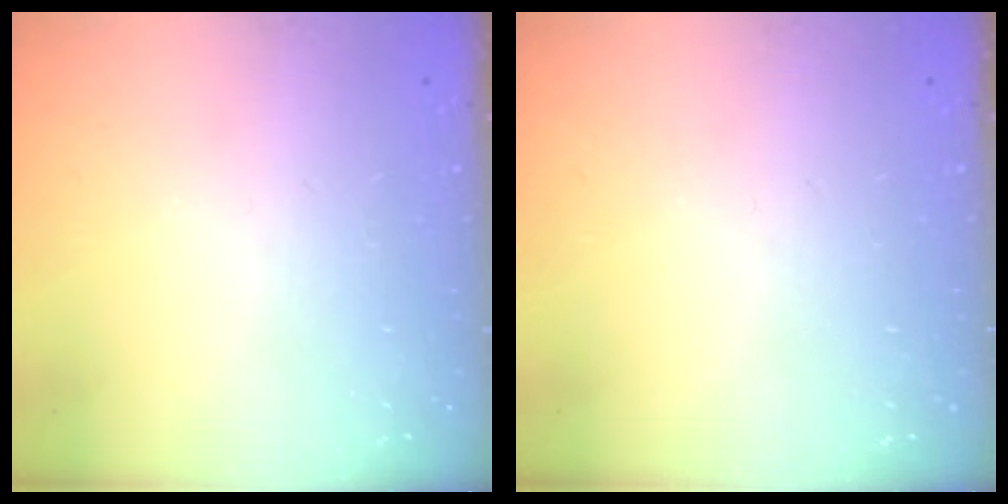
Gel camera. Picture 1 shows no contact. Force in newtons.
{"total": 0.0}